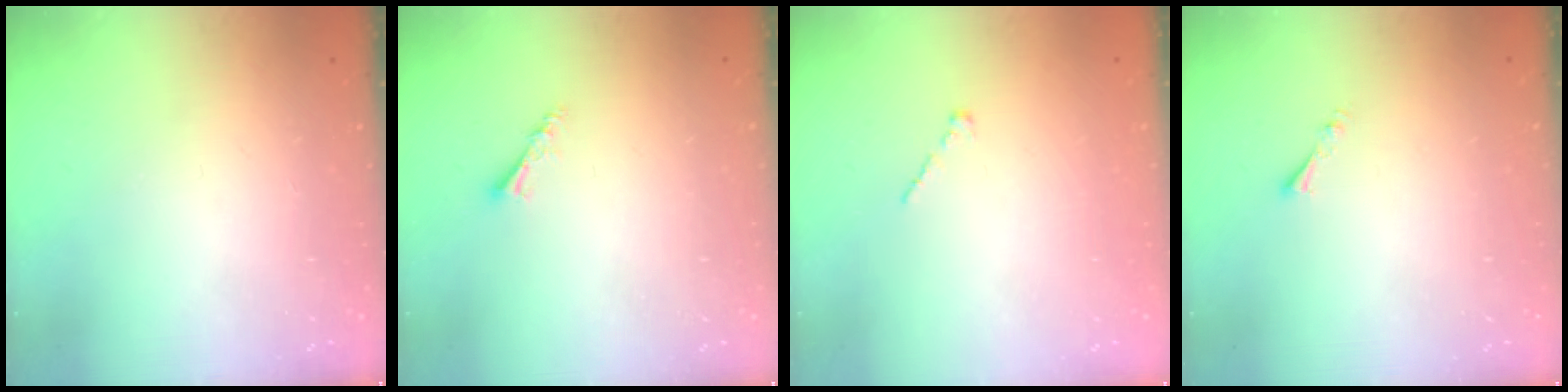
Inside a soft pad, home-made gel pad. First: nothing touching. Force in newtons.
{"total": 3.0, "press": 2.9, "slide": 0.6}
{"total": 1.0, "press": 0.8, "slide": 0.5}
{"total": 0.8, "press": 0.7, "slide": 0.3}